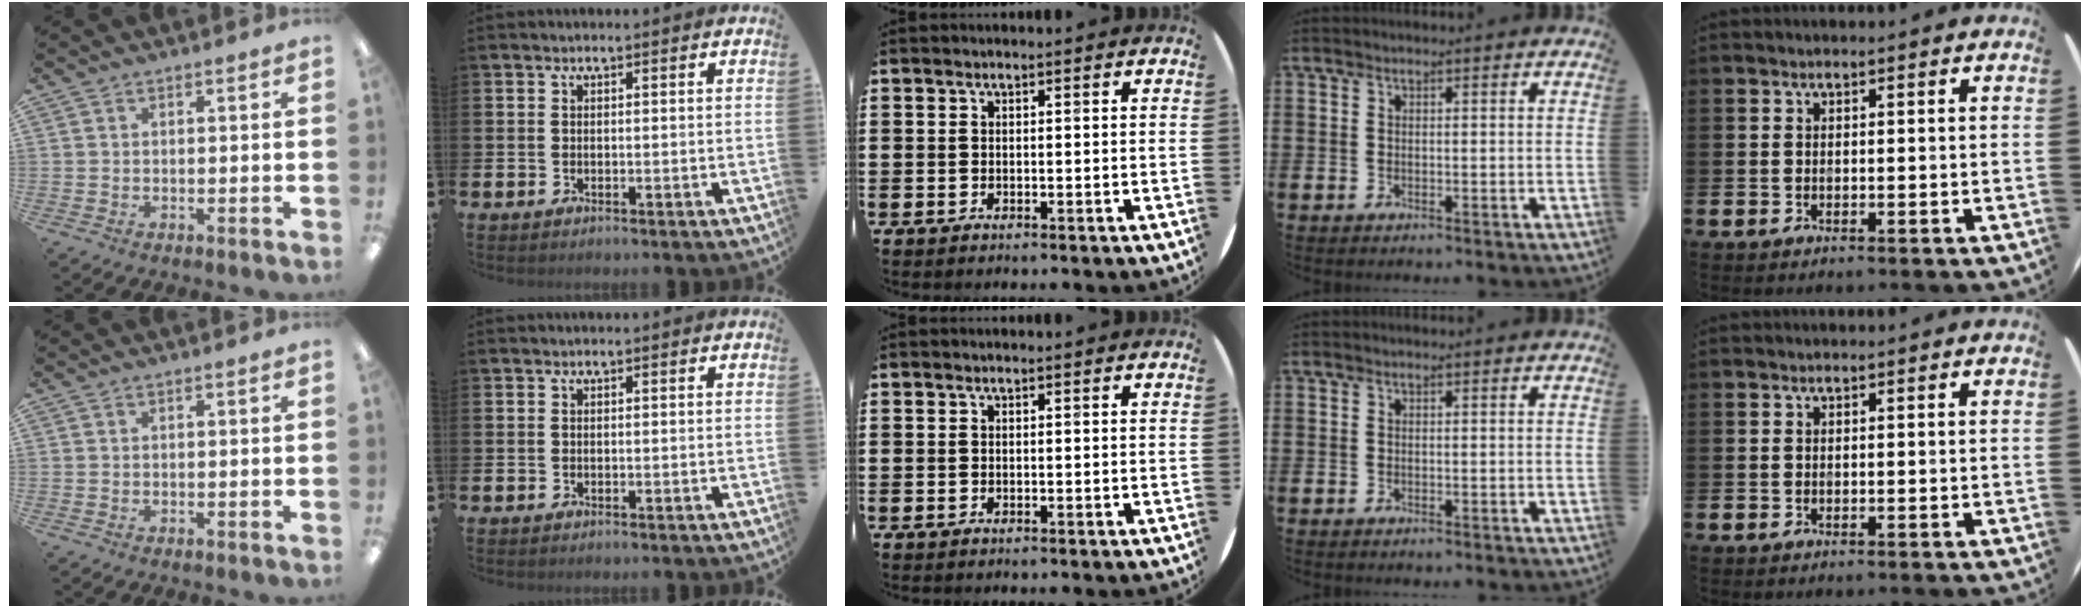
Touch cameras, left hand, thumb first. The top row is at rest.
{}